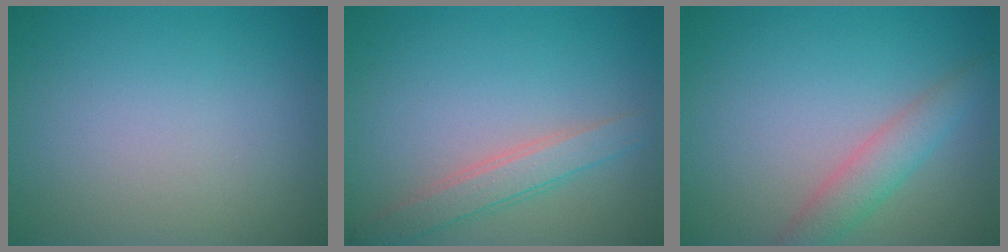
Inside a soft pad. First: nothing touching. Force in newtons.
{"total": 2.7, "press": 2.7, "slide": 0.1}
{"total": 2.9, "press": 2.9, "slide": 0.1}